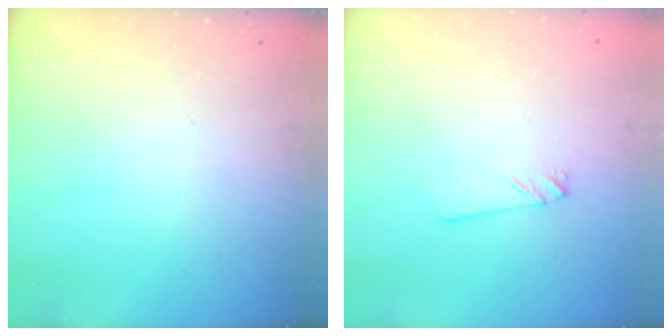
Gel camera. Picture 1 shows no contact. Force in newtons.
{"total": 0.8, "press": 0.8, "slide": 0.1}